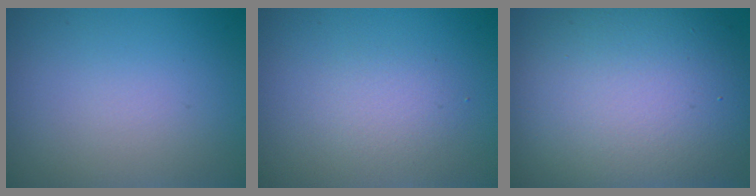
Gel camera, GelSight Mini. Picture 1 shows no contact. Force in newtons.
{"total": 1.5, "press": 1.5, "slide": 0.1}
{"total": 12.3, "press": 12.3, "slide": 0.9}